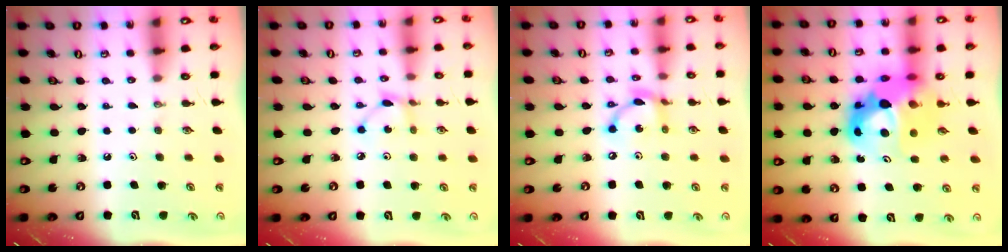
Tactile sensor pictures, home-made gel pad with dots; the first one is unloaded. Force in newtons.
{"total": 2.9, "press": 2.9, "slide": 0.1}
{"total": 9.6, "press": 9.6, "slide": 0.4}
{"total": 17.0, "press": 16.9, "slide": 1.4}